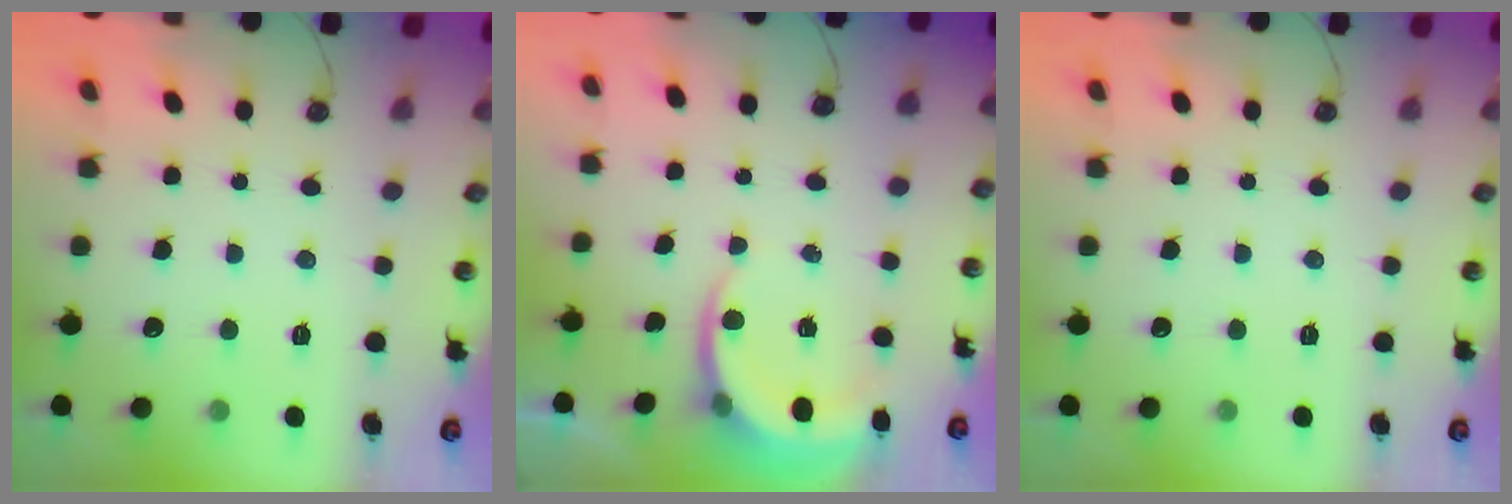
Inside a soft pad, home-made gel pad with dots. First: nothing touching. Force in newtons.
{"total": 6.3, "press": 6.3, "slide": 0.6}
{"total": 0.0}